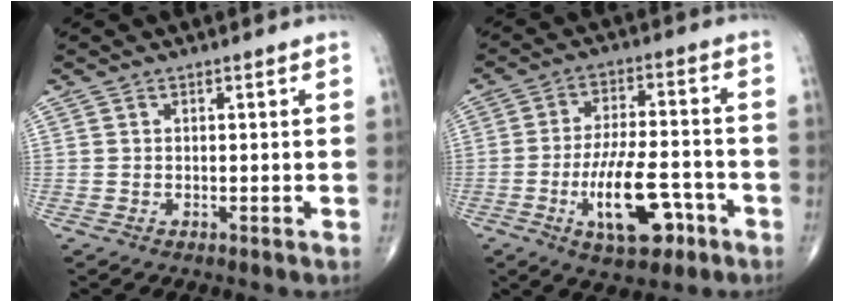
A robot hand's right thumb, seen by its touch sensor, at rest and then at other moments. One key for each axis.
{"total": 13.4, "fx": -5.5, "fy": 5.5, "fz": 10.9, "tx": -0.177, "ty": 0.025, "tz": -0.085}